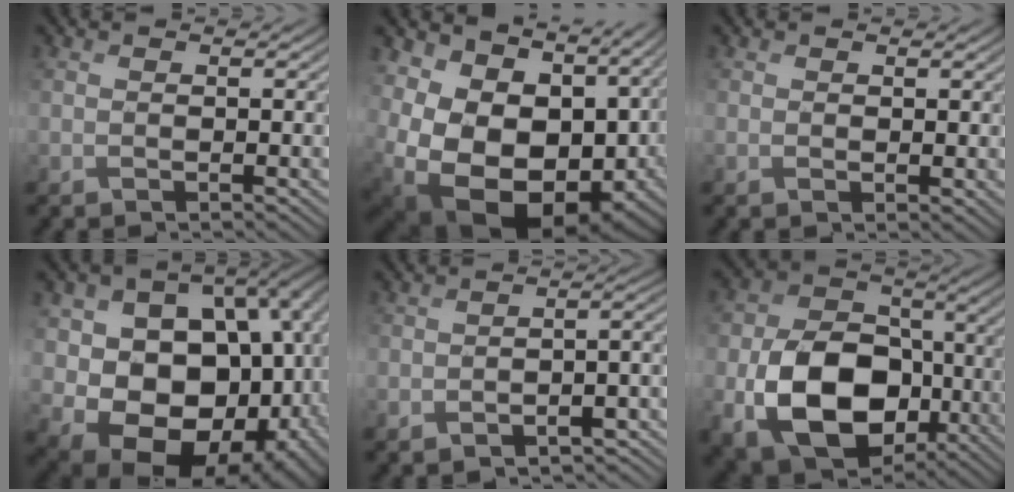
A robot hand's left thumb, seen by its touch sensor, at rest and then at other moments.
{"total": 20.1, "force": [-1.4, 14.5, 13.8], "torque": [-0.278, -0.057, 0.030]}
{"total": 0.5, "force": [0.3, 0.4, 0.2], "torque": [-0.001, -0.005, 0.008]}
{"total": 21.7, "force": [-1.2, 17.7, 12.5], "torque": [-0.197, -0.041, 0.026]}
{"total": 5.6, "force": [-3.8, 2.5, 3.3], "torque": [-0.035, -0.010, -0.063]}
{"total": 14.2, "force": [-4.1, 10.3, 8.8], "torque": [-0.172, -0.032, -0.081]}